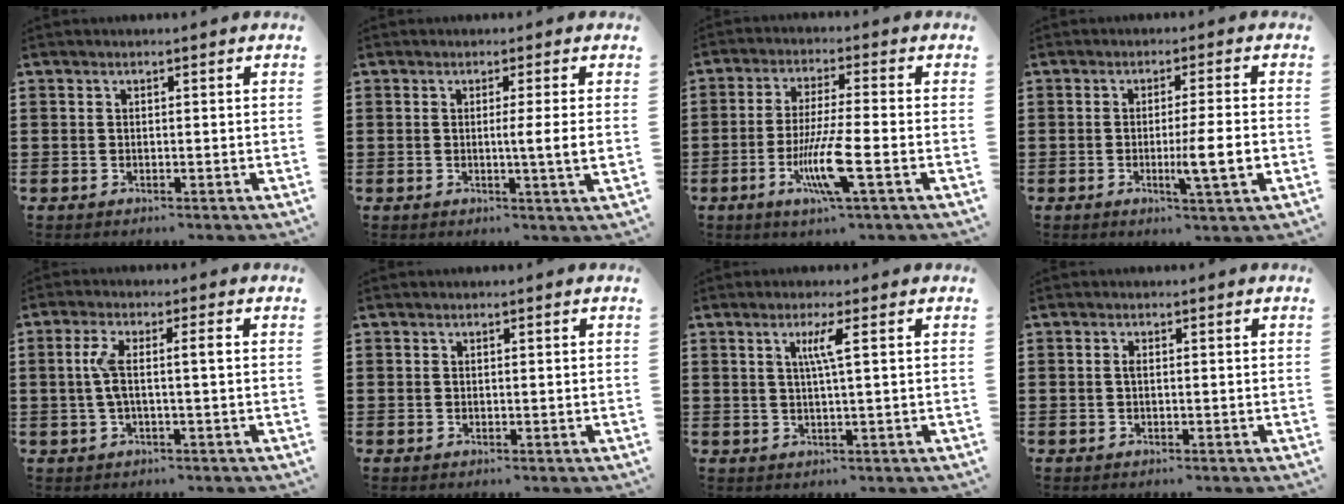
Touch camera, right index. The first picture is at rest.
{"total": 4.2, "force": [0.0, -0.5, 4.2], "torque": [-0.076, -0.010, -0.003]}
{"total": 9.1, "force": [-3.2, 0.9, 8.5], "torque": [-0.171, -0.018, -0.061]}
{"total": 6.7, "force": [-1.5, 0.2, 6.6], "torque": [-0.098, -0.015, -0.026]}
{"total": 4.7, "force": [0.1, 0.6, 4.6], "torque": [-0.100, -0.001, -0.009]}
{"total": 0.0}
{"total": 3.3, "force": [0.9, -0.3, 3.2], "torque": [-0.064, -0.003, 0.011]}
{"total": 0.8, "force": [0.0, 0.2, 0.8], "torque": [-0.016, -0.002, 0.001]}